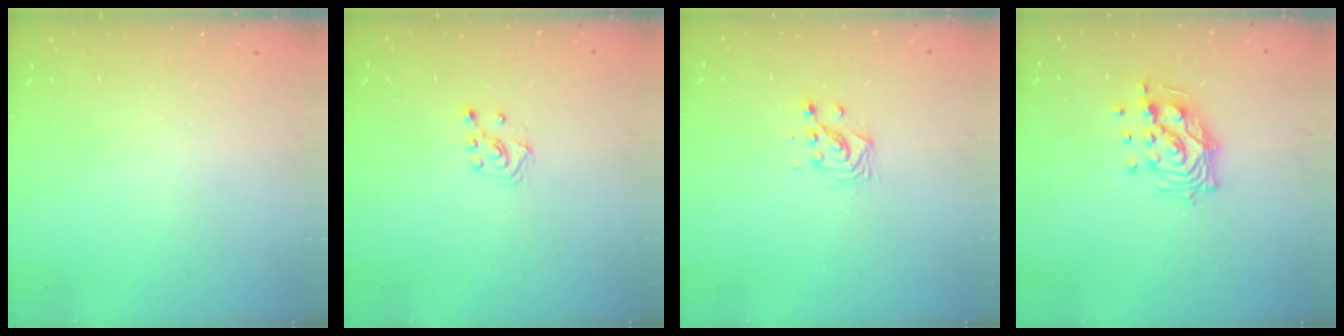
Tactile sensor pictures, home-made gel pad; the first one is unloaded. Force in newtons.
{"total": 3.8, "press": 3.8, "slide": 0.3}
{"total": 4.1, "press": 4.1, "slide": 0.2}
{"total": 12.8, "press": 12.7, "slide": 1.6}